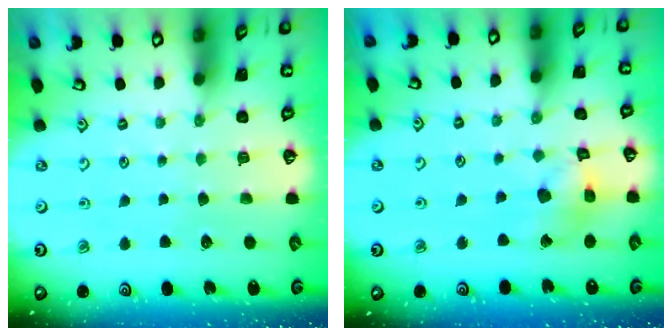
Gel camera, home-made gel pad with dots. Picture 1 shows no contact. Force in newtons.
{"total": 11.8, "press": 11.7, "slide": 1.5}